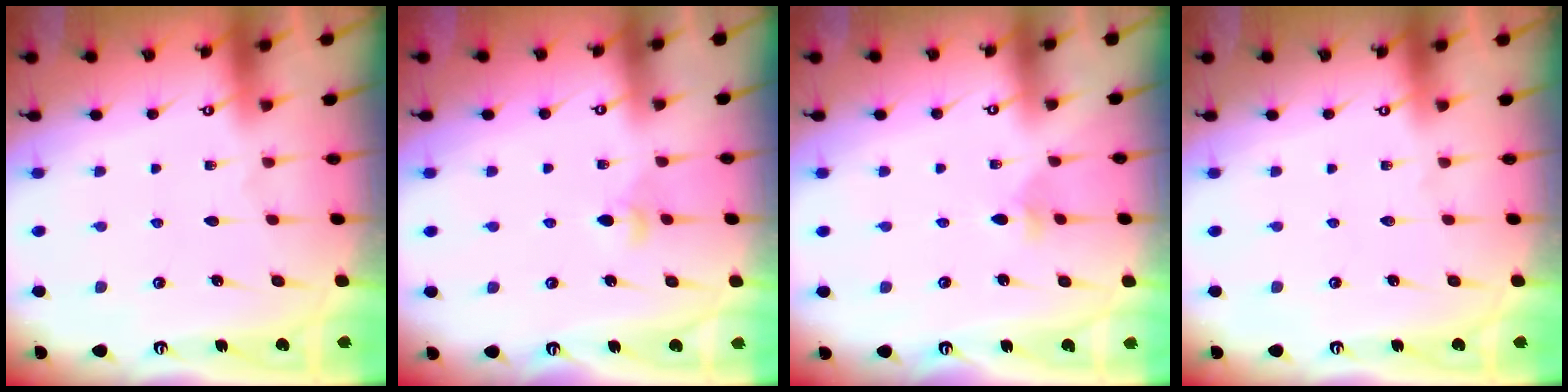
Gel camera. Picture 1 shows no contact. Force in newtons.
{"total": 3.1, "press": 3.0, "slide": 0.8}
{"total": 2.3, "press": 2.3, "slide": 0.4}
{"total": 0.0}